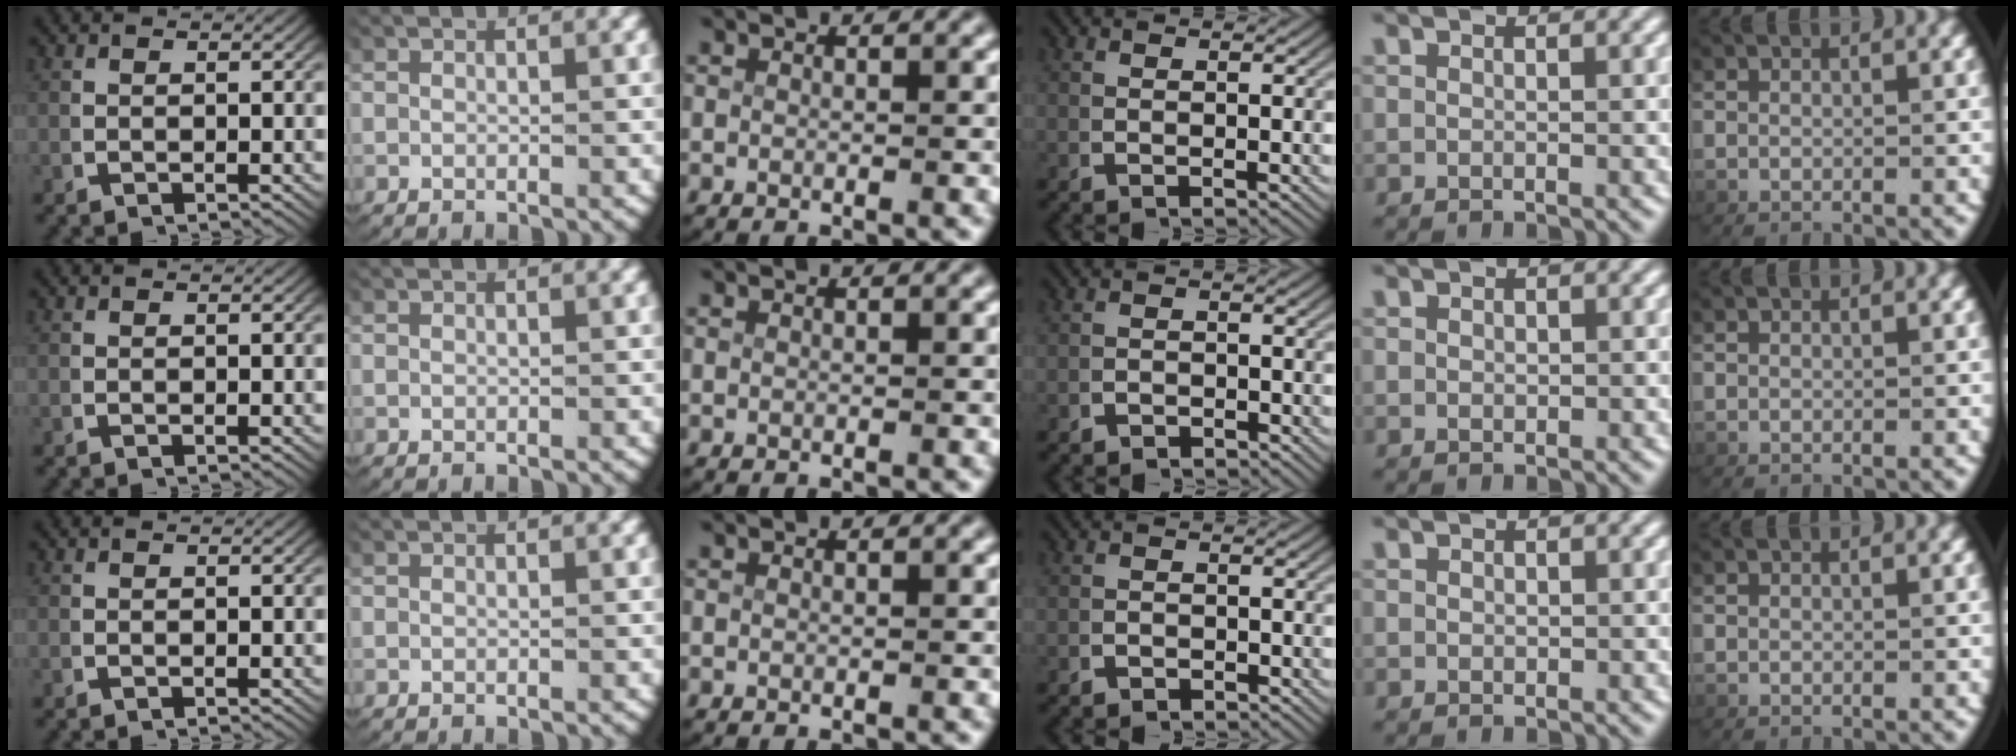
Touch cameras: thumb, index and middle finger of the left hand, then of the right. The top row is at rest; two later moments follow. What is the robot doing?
{"motion": "lift_and_place", "object": "towel"}